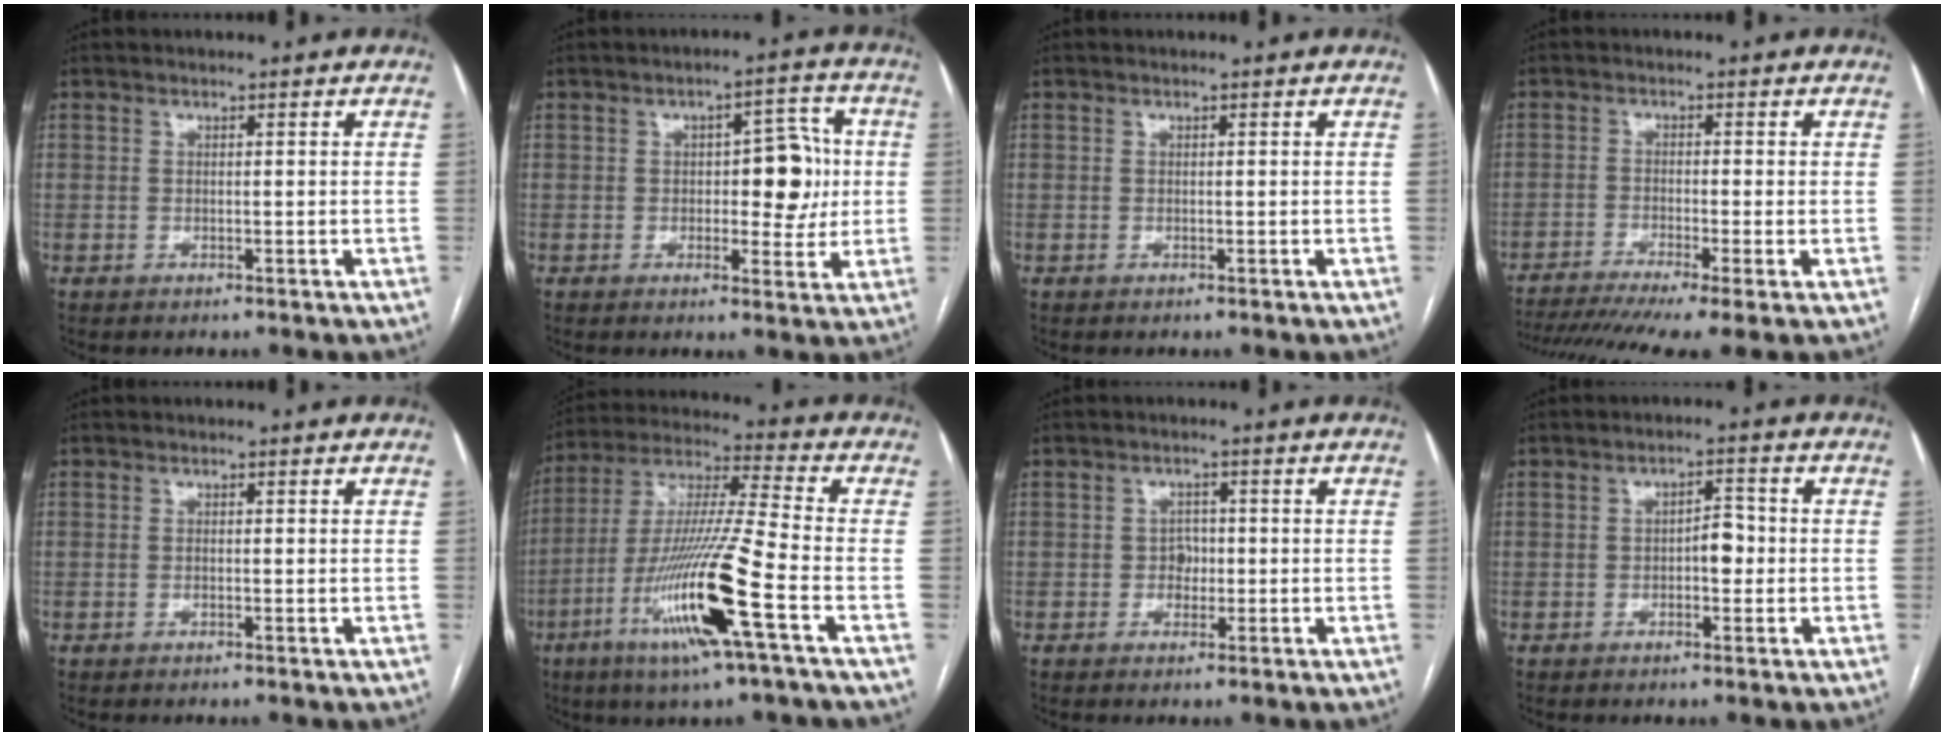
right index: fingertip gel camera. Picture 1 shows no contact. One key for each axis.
{"total": 7.8, "fx": 0.4, "fy": 3.5, "fz": 6.9, "tx": -0.084, "ty": 0.020, "tz": 0.011}
{"total": 0.0}
{"total": 12.8, "fx": -9.6, "fy": 0.5, "fz": 8.4, "tx": -0.151, "ty": -0.023, "tz": -0.154}
{"total": 0.0}
{"total": 17.9, "fx": -7.0, "fy": -0.3, "fz": 16.5, "tx": -0.340, "ty": -0.022, "tz": -0.135}
{"total": 2.2, "fx": -0.3, "fy": 1.8, "fz": 1.3, "tx": -0.013, "ty": 0.006, "tz": -0.005}
{"total": 3.1, "fx": -0.5, "fy": 1.5, "fz": 2.7, "tx": -0.035, "ty": 0.009, "tz": -0.007}